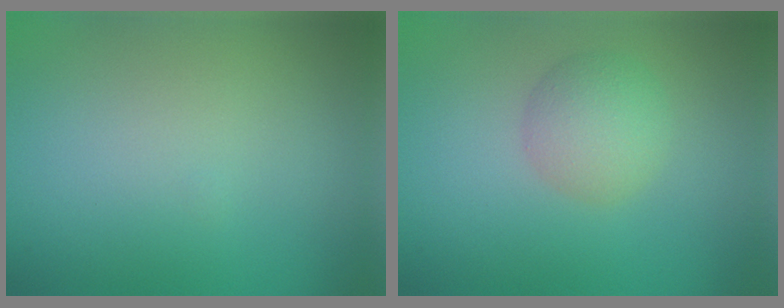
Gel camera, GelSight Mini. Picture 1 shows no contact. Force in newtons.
{"total": 3.1, "press": 3.1, "slide": 0.0}